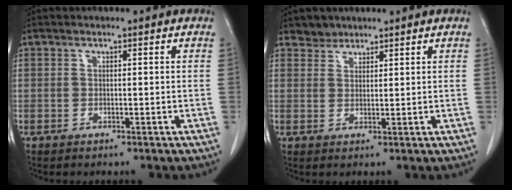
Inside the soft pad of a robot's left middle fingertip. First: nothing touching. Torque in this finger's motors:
{"motor_torque": [0.06, -0.08, -0.13, -0.03]}